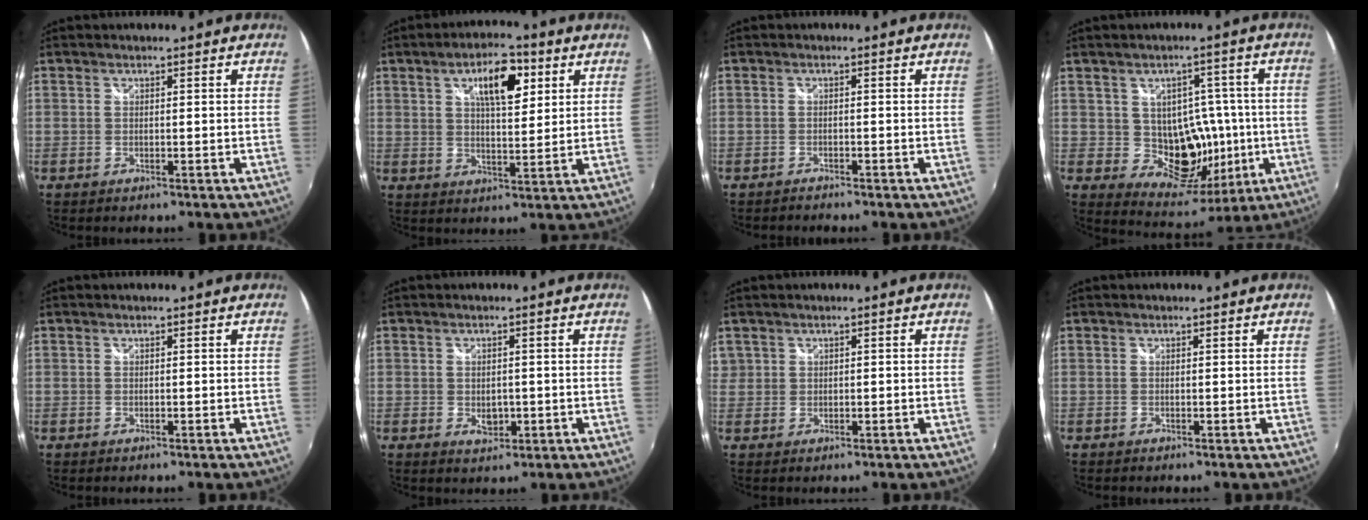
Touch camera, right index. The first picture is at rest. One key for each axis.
{"total": 9.4, "fx": 4.1, "fy": 3.5, "fz": 7.7, "tx": -0.122, "ty": 0.017, "tz": 0.065}
{"total": 1.7, "fx": -1.7, "fy": 0.3, "fz": 0.0, "tx": -0.009, "ty": -0.008, "tz": -0.030}
{"total": 11.1, "fx": -0.8, "fy": 9.8, "fz": 5.3, "tx": -0.085, "ty": 0.004, "tz": 0.002}
{"total": 0.0}
{"total": 3.3, "fx": -0.7, "fy": 2.4, "fz": 2.1, "tx": -0.035, "ty": -0.005, "tz": -0.009}
{"total": 2.2, "fx": 0.5, "fy": 2.0, "fz": 0.6, "tx": -0.009, "ty": 0.007, "tz": 0.014}
{"total": 0.0}